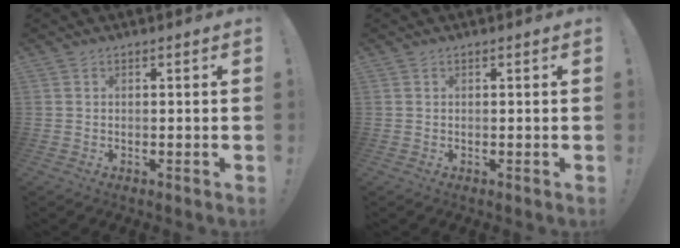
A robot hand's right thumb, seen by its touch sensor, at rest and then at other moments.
{"total": 0.0}